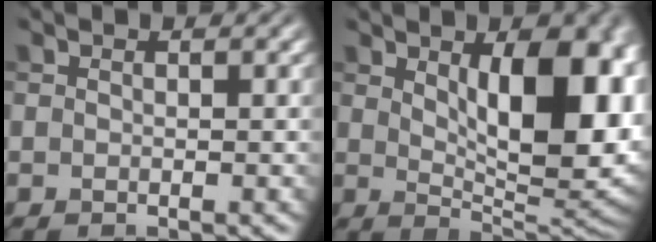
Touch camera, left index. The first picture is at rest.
{"total": 12.1, "force": [2.5, 5.3, 10.6], "torque": [-0.119, -0.007, 0.047]}